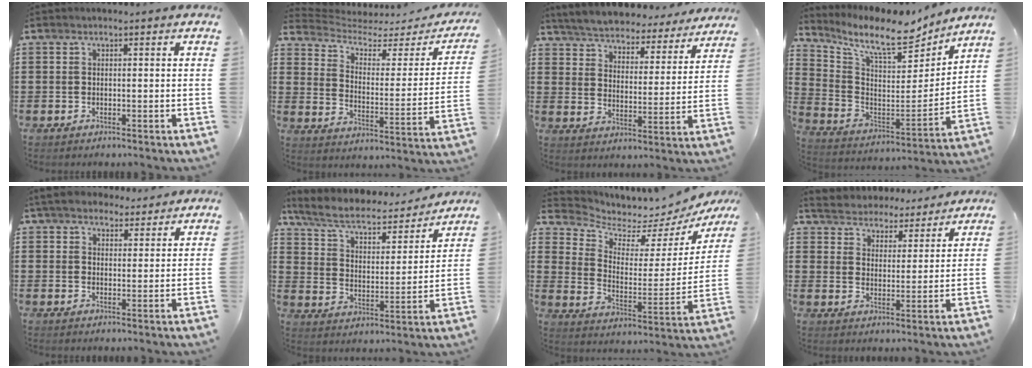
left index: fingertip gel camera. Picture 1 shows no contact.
{"total": 3.5, "force": [2.8, 1.5, 1.6], "torque": [-0.053, -0.023, 0.040]}
{"total": 5.0, "force": [5.0, -0.1, 0.1], "torque": [-0.032, -0.042, 0.082]}
{"total": 10.3, "force": [8.7, 2.2, 5.1], "torque": [-0.122, -0.065, 0.143]}
{"total": 4.7, "force": [4.1, 1.7, 1.3], "torque": [-0.040, -0.001, 0.079]}
{"total": 6.5, "force": [5.2, 2.0, 3.3], "torque": [-0.088, -0.032, 0.084]}
{"total": 4.7, "force": [4.4, 1.5, 0.5], "torque": [-0.035, -0.045, 0.069]}
{"total": 4.3, "force": [4.3, 0.2, -0.8], "torque": [-0.012, -0.034, 0.071]}